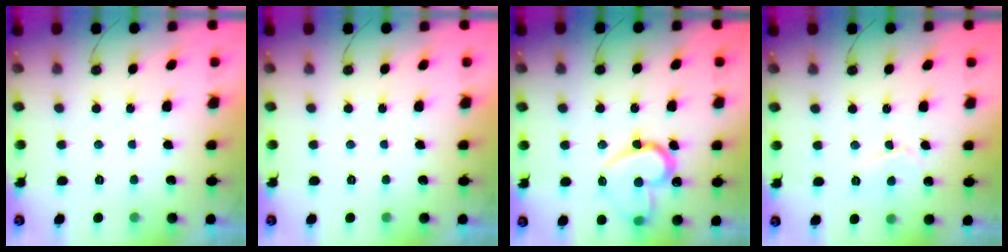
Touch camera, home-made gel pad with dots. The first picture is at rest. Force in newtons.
{"total": 0.0}
{"total": 15.7, "press": 15.6, "slide": 1.7}
{"total": 5.6, "press": 5.5, "slide": 0.8}